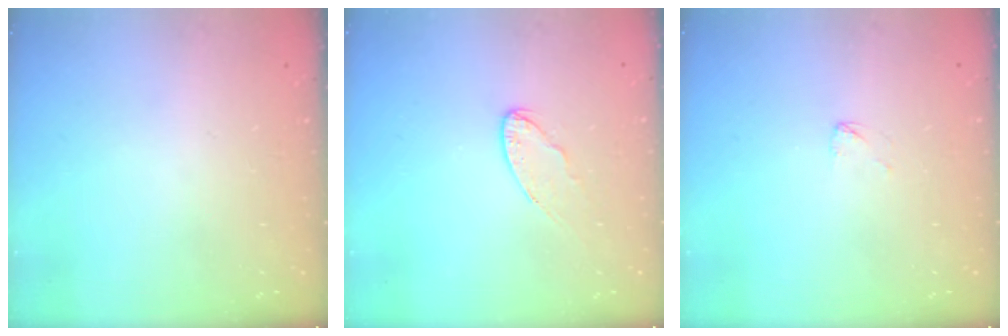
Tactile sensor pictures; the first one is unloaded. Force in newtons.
{"total": 6.1, "press": 6.0, "slide": 0.6}
{"total": 1.9, "press": 1.9, "slide": 0.1}